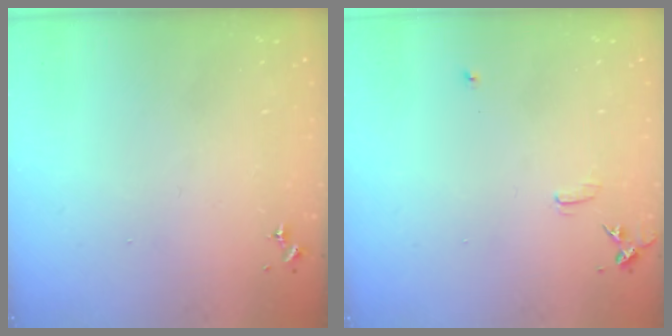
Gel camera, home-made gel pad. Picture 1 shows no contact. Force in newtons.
{"total": 7.6, "press": 7.6, "slide": 0.7}